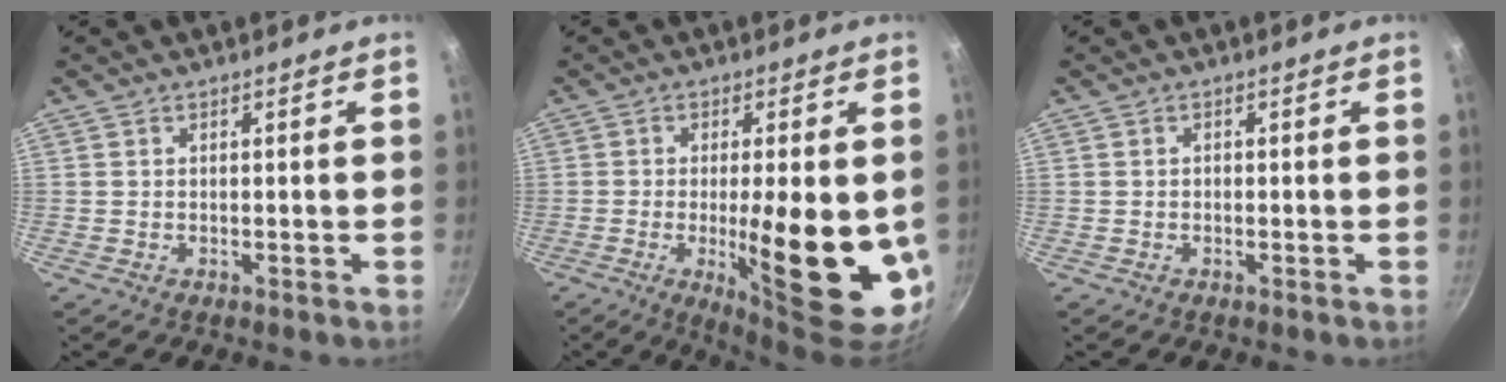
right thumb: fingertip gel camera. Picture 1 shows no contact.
{"total": 17.4, "force": [-2.4, 4.9, 16.5], "torque": [-0.223, -0.007, -0.023]}
{"total": 0.5, "force": [-0.1, 0.4, 0.3], "torque": [-0.005, 0.004, -0.002]}